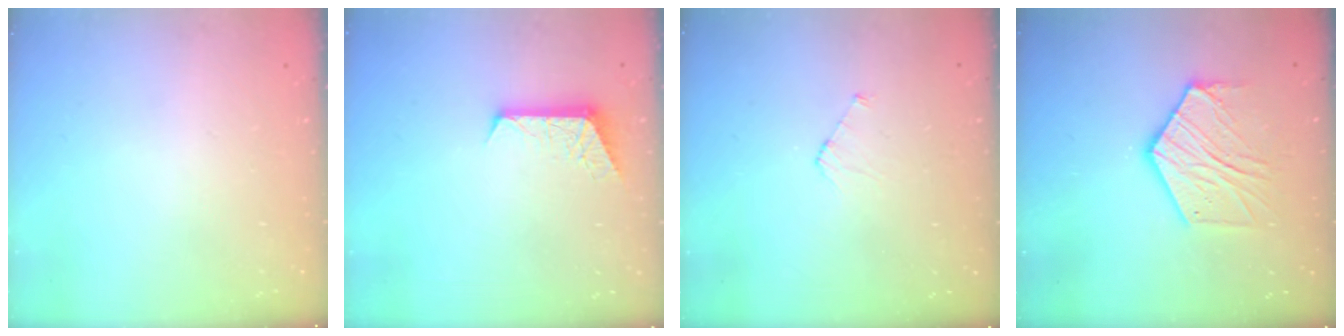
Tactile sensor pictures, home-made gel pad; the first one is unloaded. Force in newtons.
{"total": 7.1, "press": 7.1, "slide": 0.6}
{"total": 3.9, "press": 3.8, "slide": 0.3}
{"total": 13.7, "press": 13.7, "slide": 0.7}